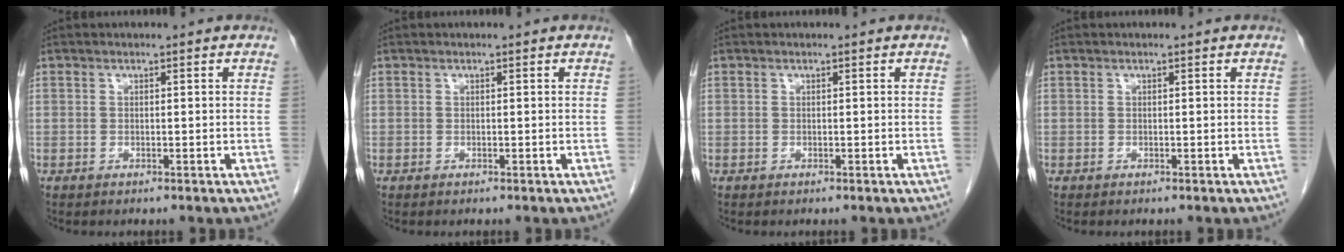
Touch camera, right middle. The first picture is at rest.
{"total": 0.0}
{"total": 0.0}
{"total": 0.0}